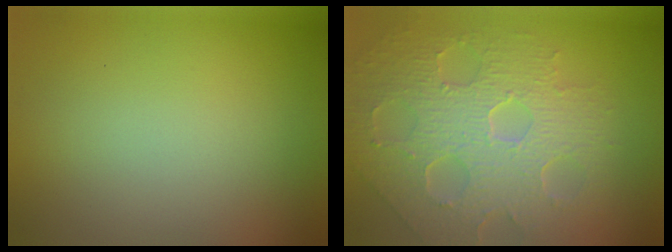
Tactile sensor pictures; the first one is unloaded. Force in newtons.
{"total": 8.0, "press": 5.6, "slide": 5.7}